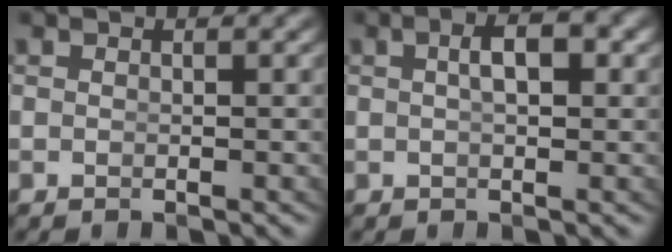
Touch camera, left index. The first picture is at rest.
{"total": 3.0, "force": [0.5, 0.8, 2.9], "torque": [-0.034, 0.004, 0.009]}